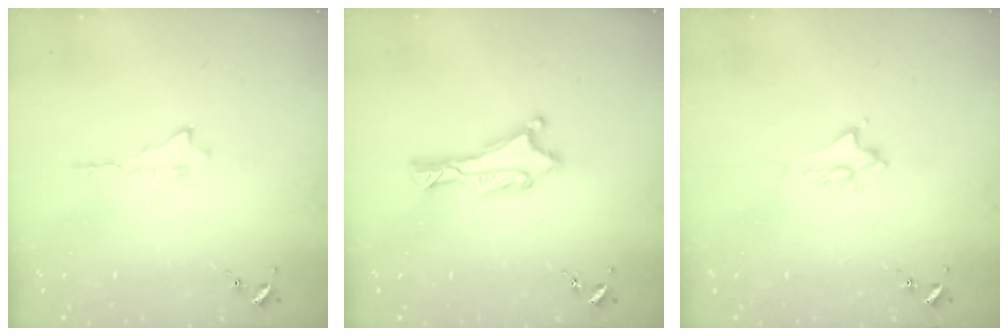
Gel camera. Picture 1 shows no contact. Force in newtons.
{"total": 0.9, "press": 0.8, "slide": 0.1}
{"total": 1.6, "press": 1.6, "slide": 0.2}